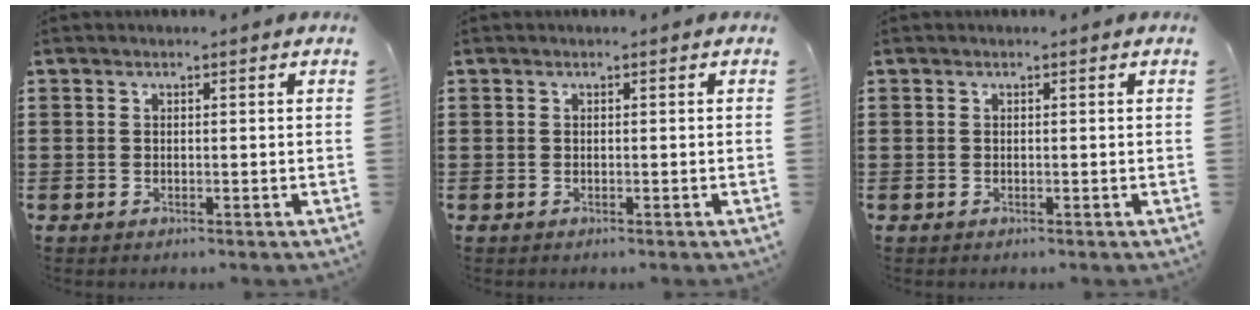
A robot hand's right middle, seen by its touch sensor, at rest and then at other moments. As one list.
[{"total": 0.0}, {"total": 0.0}]